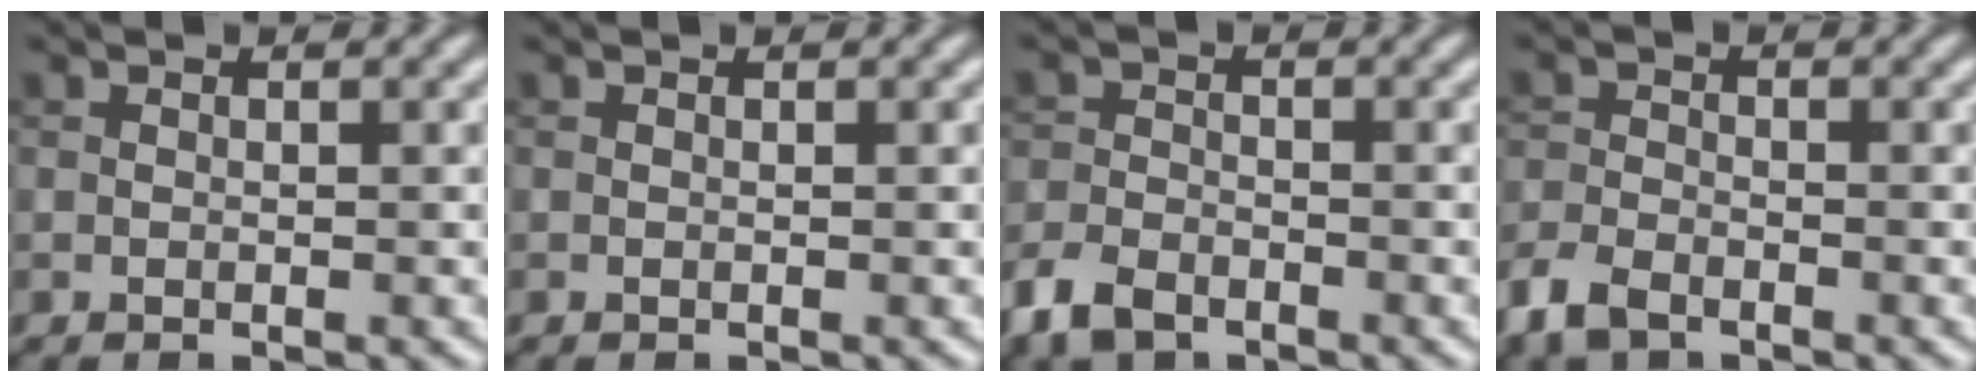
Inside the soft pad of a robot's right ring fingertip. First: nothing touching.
{"total": 0.0}
{"total": 4.1, "force": [-2.9, 2.2, 1.9], "torque": [-0.042, -0.007, -0.068]}
{"total": 3.7, "force": [-2.7, 1.8, 1.8], "torque": [-0.041, -0.008, -0.065]}